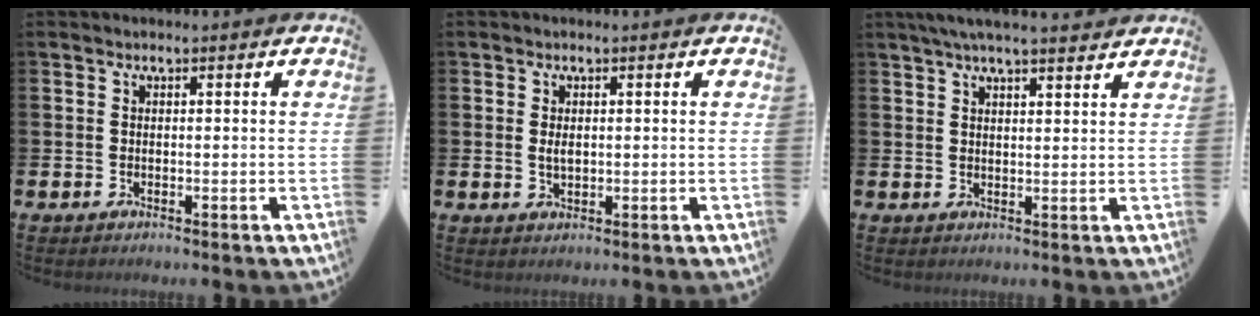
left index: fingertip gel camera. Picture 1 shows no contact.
{"total": 1.3, "force": [0.3, 0.7, 1.0], "torque": [-0.007, -0.001, 0.002]}
{"total": 4.5, "force": [4.1, 0.2, 1.8], "torque": [-0.041, -0.009, 0.074]}